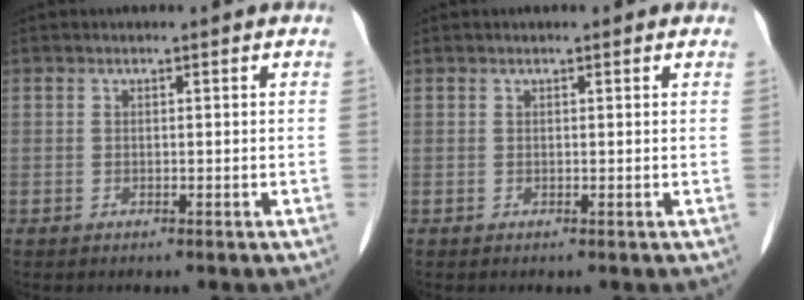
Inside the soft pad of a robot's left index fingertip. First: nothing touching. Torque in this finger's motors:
{"motor_torque": [-0.13, 0.11, -0.02, -0.01]}